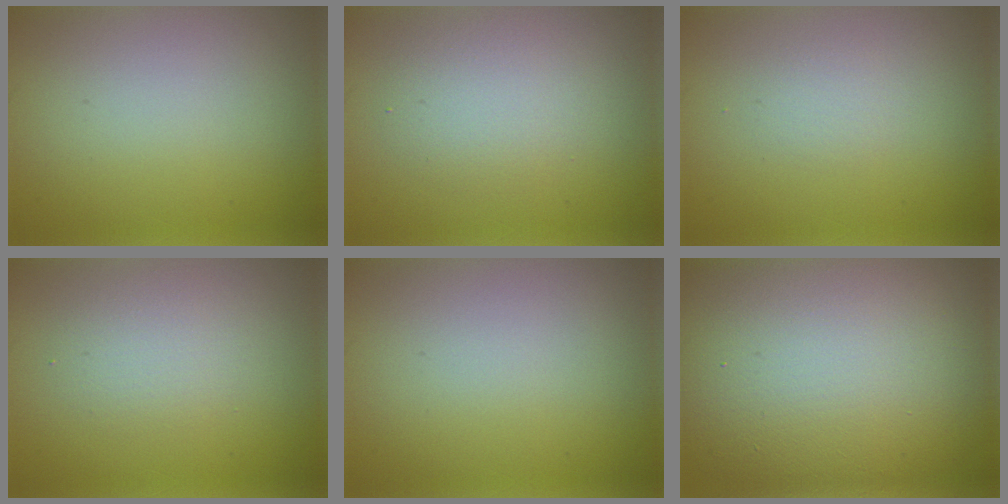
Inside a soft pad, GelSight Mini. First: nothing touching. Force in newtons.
{"total": 3.0, "press": 3.0, "slide": 0.2}
{"total": 1.0, "press": 1.0, "slide": 0.0}
{"total": 2.2, "press": 2.2, "slide": 0.1}
{"total": 0.0}
{"total": 17.5, "press": 17.5, "slide": 1.4}